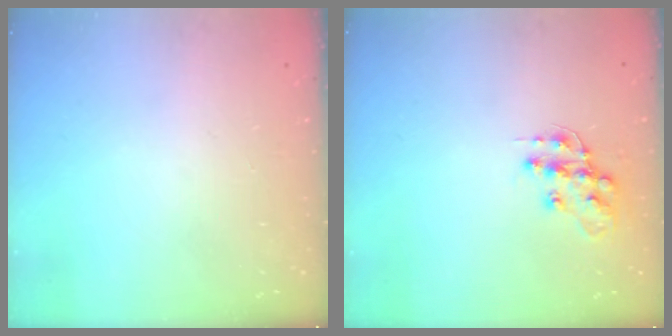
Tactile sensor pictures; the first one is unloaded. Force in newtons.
{"total": 12.7, "press": 12.6, "slide": 0.9}